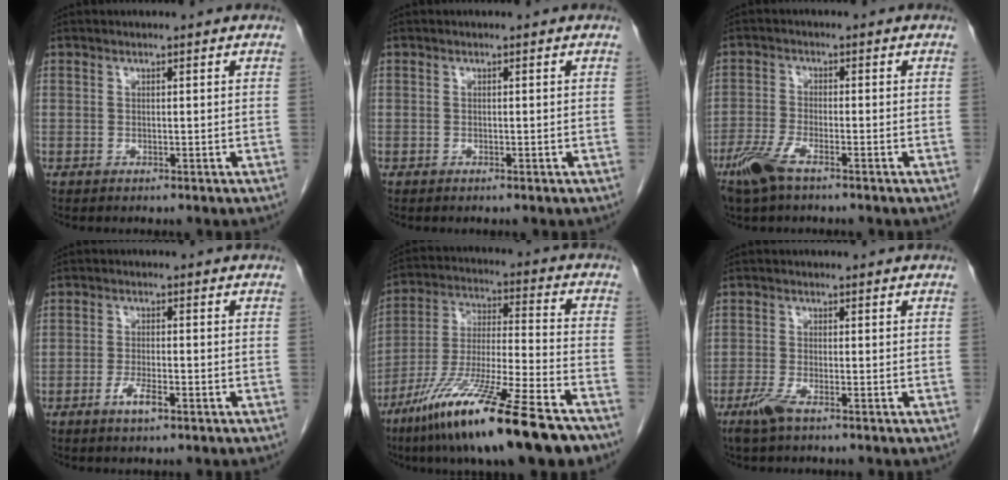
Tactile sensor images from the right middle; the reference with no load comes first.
{"total": 0.0}
{"total": 5.6, "force": [-3.8, 1.3, 4.0], "torque": [-0.095, -0.011, -0.073]}
{"total": 3.4, "force": [-1.7, 0.6, 2.8], "torque": [-0.053, -0.001, -0.030]}
{"total": 21.6, "force": [-14.4, 1.5, 16.0], "torque": [-0.272, -0.050, -0.257]}
{"total": 2.9, "force": [-1.9, 0.4, 2.2], "torque": [-0.052, -0.007, -0.041]}